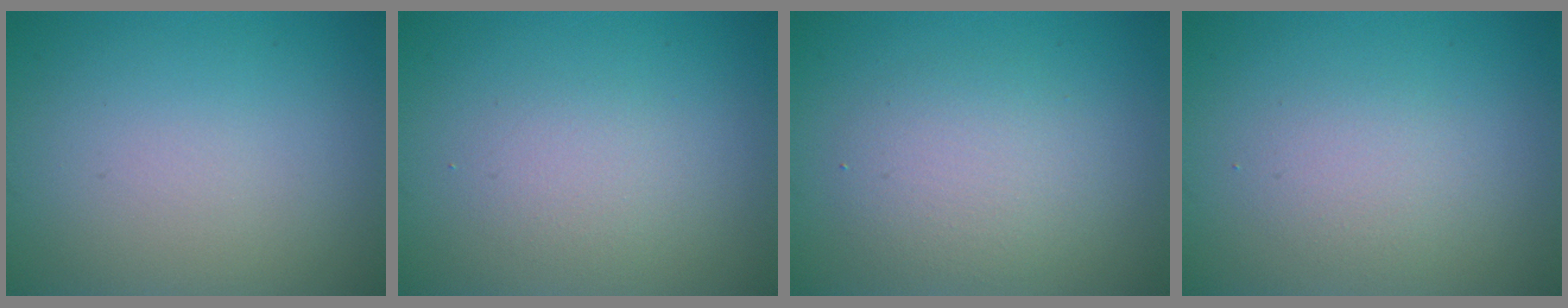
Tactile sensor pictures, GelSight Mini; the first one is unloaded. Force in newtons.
{"total": 1.7, "press": 1.7, "slide": 0.2}
{"total": 3.3, "press": 3.3, "slide": 0.1}
{"total": 1.8, "press": 1.8, "slide": 0.0}